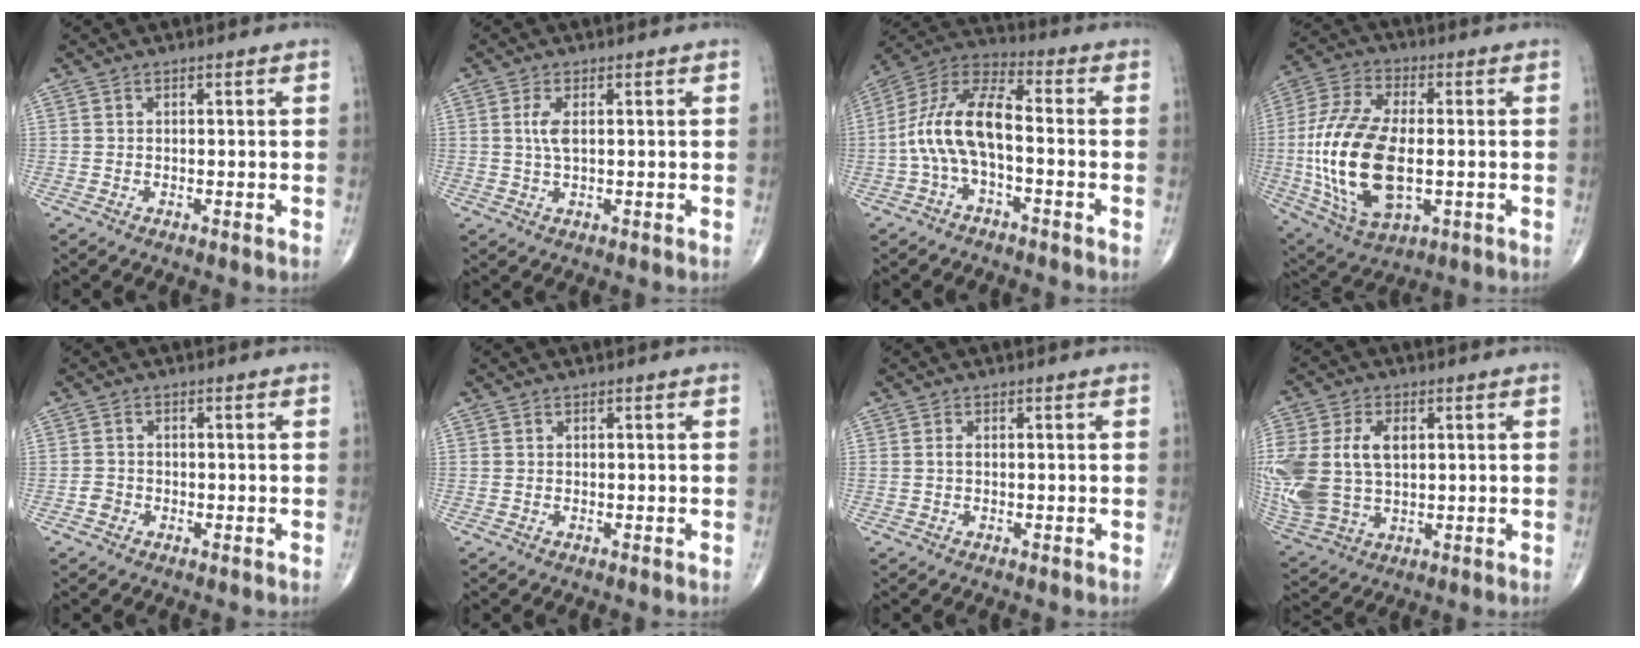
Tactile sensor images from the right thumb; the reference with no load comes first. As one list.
[{"total": 3.0, "force": [0.6, 1.0, 2.8], "torque": [-0.067, -0.001, 0.014]}, {"total": 12.4, "force": [-2.2, 5.6, 10.9], "torque": [-0.220, 0.046, -0.050]}, {"total": 21.4, "force": [-2.1, 11.0, 18.3], "torque": [-0.389, -0.002, -0.026]}, {"total": 1.7, "force": [-0.8, 1.4, 0.5], "torque": [-0.006, 0.008, -0.017]}, {"total": 0.0}, {"total": 0.9, "force": [0.0, 0.5, 0.7], "torque": [-0.016, 0.000, -0.001]}, {"total": 18.6, "force": [2.1, 12.3, 13.7], "torque": [-0.337, 0.002, 0.055]}]